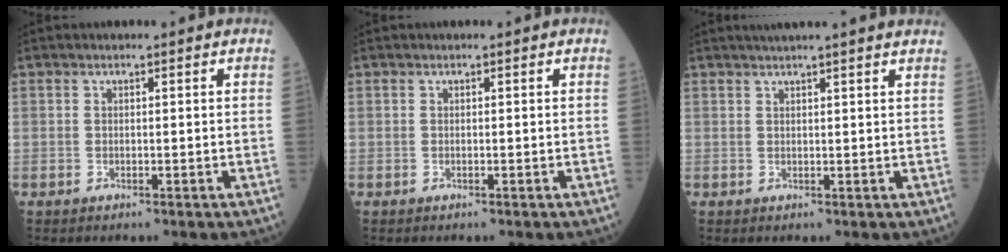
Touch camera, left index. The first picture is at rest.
{"total": 0.0}
{"total": 8.0, "force": [7.0, -0.5, 3.8], "torque": [-0.053, 0.027, 0.076]}